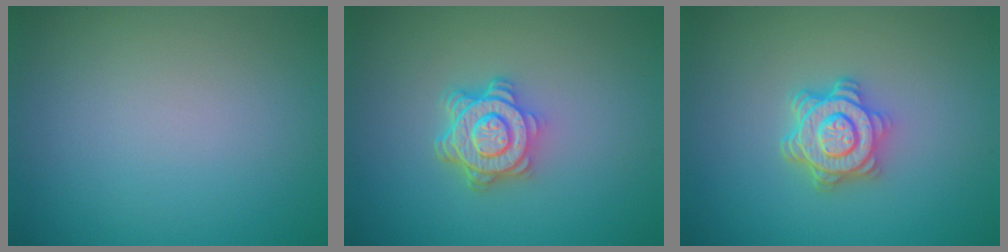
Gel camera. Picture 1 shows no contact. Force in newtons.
{"total": 4.7, "press": 3.6, "slide": 2.9}
{"total": 4.5, "press": 3.6, "slide": 2.8}